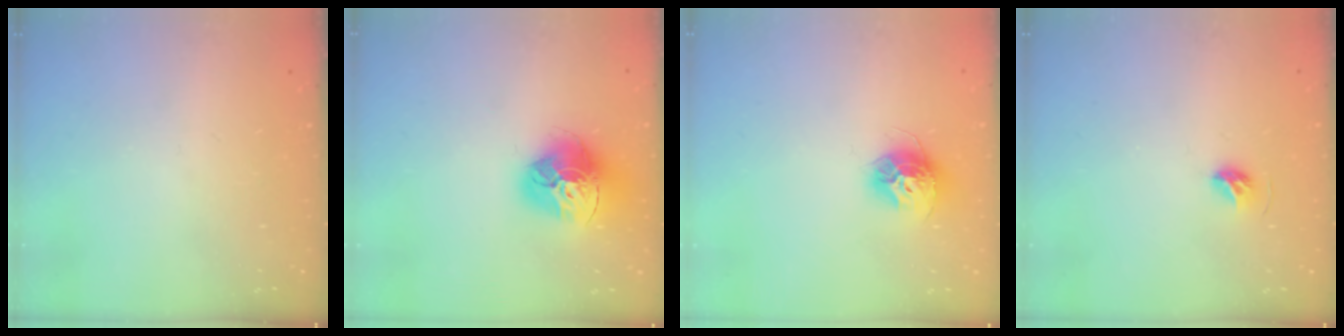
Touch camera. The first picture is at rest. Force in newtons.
{"total": 17.4, "press": 17.3, "slide": 1.7}
{"total": 11.2, "press": 11.2, "slide": 0.8}
{"total": 4.9, "press": 4.8, "slide": 1.1}